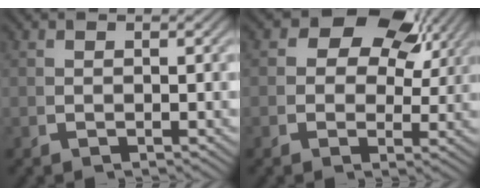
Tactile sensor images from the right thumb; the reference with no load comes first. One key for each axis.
{"total": 10.0, "fx": 4.0, "fy": 6.4, "fz": 6.7, "tx": -0.097, "ty": 0.005, "tz": 0.053}